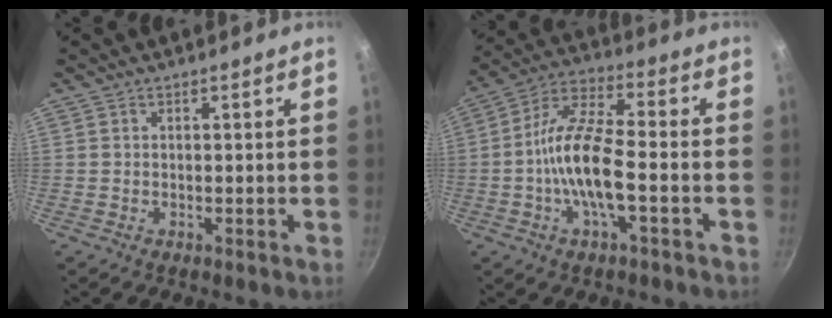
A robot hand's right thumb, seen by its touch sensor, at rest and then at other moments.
{"total": 13.4, "force": [-3.0, 4.6, 12.2], "torque": [-0.233, 0.036, -0.073]}